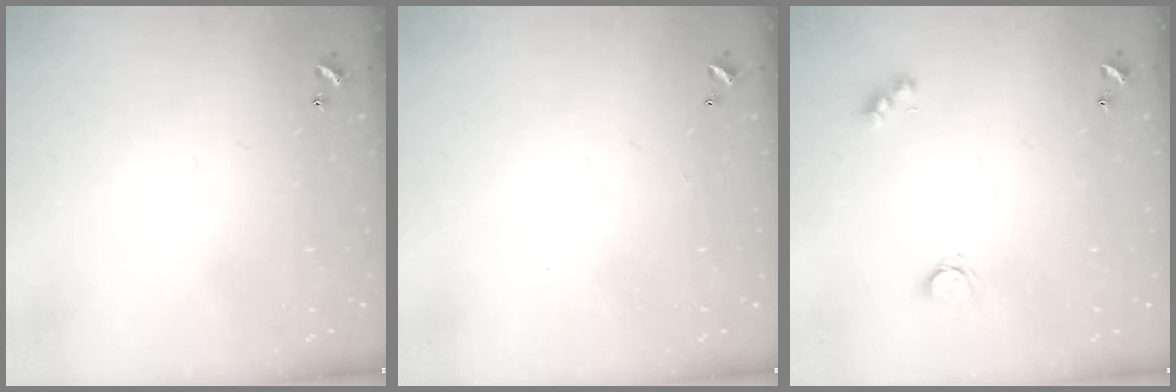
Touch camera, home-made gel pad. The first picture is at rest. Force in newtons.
{"total": 2.9, "press": 2.9, "slide": 0.1}
{"total": 2.9, "press": 2.9, "slide": 0.5}